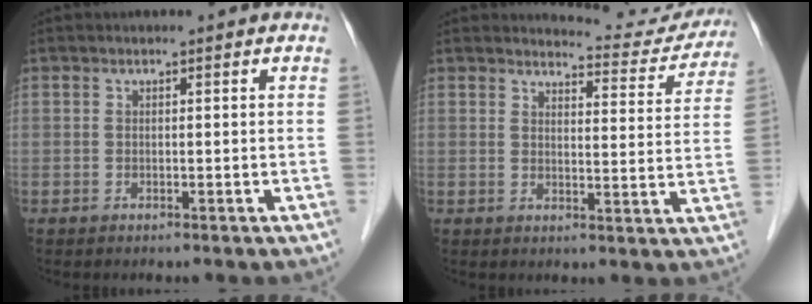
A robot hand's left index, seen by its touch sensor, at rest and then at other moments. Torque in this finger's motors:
{"motor_torque": [0.93, -1.21, -0.13, -0.05]}